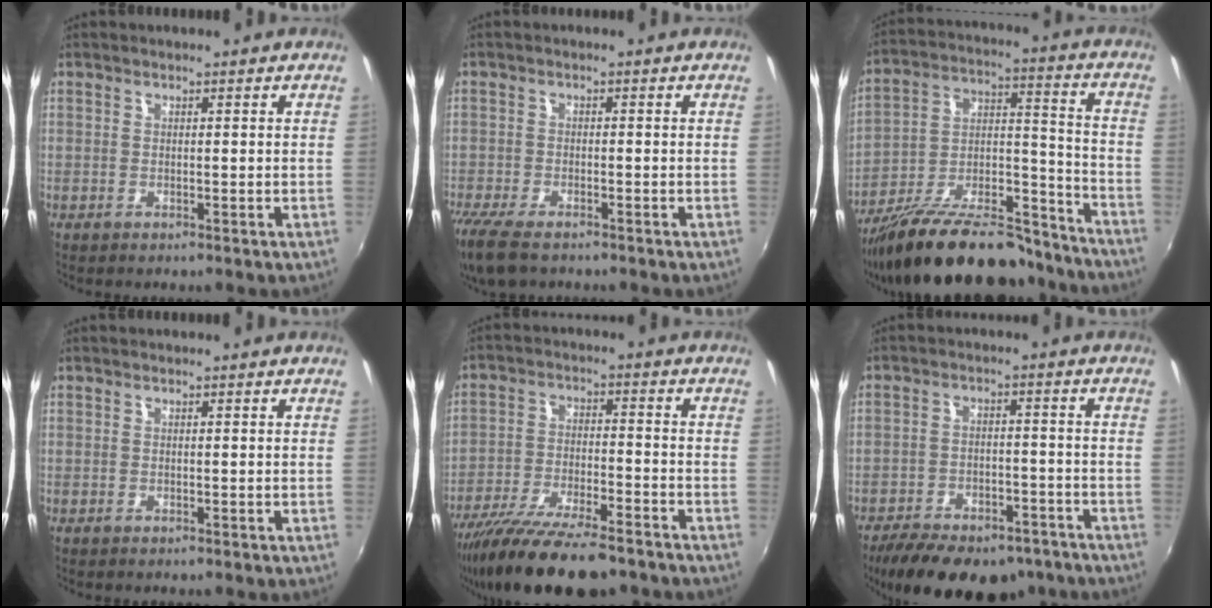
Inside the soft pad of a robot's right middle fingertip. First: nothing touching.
{"total": 8.5, "force": [-6.8, 1.9, 4.7], "torque": [-0.121, -0.045, -0.131]}
{"total": 25.1, "force": [-20.0, 7.6, 13.1], "torque": [-0.225, 0.002, -0.302]}
{"total": 0.0}
{"total": 16.2, "force": [-13.2, 2.8, 8.9], "torque": [-0.176, -0.043, -0.222]}
{"total": 20.0, "force": [-15.4, 8.3, 9.7], "torque": [-0.194, -0.017, -0.207]}